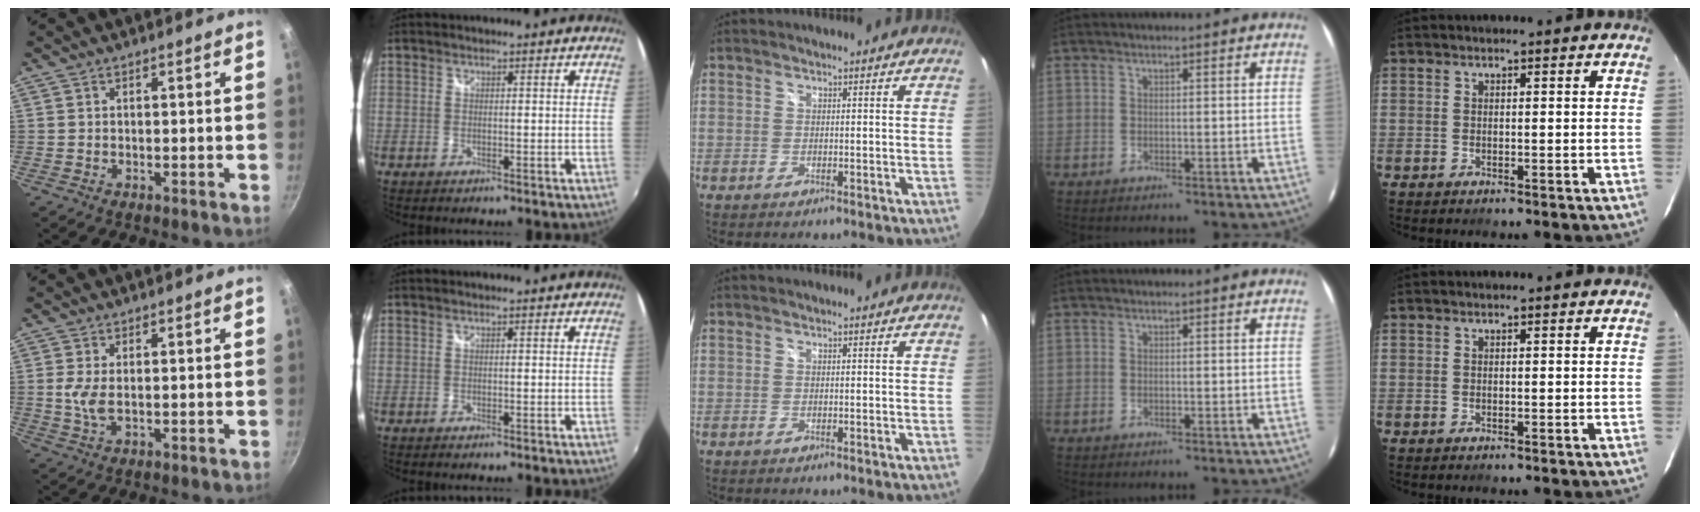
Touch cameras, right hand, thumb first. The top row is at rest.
{"thumb": {"total": 3.8, "force": [0.3, 1.8, 3.4], "torque": [-0.074, -0.003, 0.009]}}